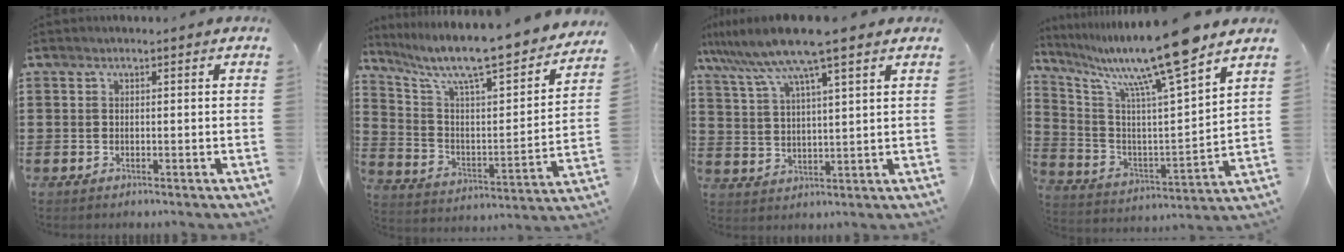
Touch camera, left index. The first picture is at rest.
{"total": 9.3, "force": [7.9, 1.1, 4.9], "torque": [-0.122, -0.067, 0.125]}
{"total": 9.9, "force": [7.6, 0.0, 6.3], "torque": [-0.143, -0.029, 0.130]}
{"total": 14.8, "force": [11.4, -0.1, 9.5], "torque": [-0.199, -0.068, 0.179]}